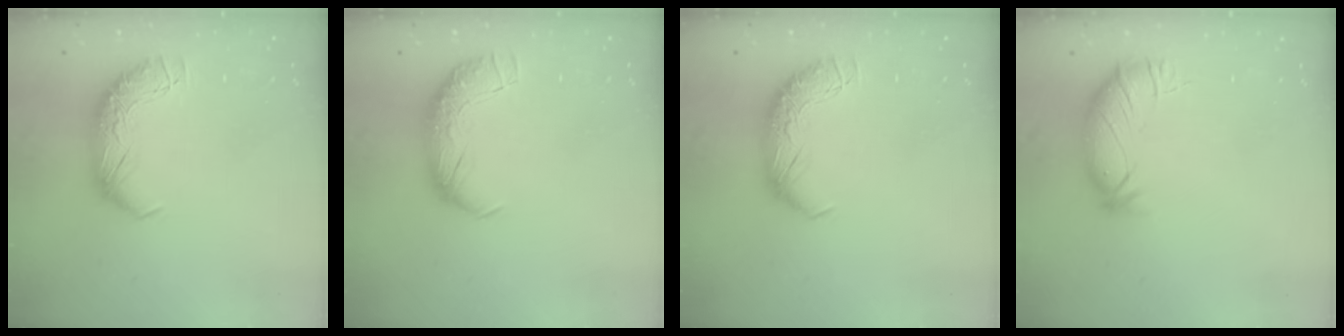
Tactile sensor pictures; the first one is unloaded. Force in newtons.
{"total": 2.3, "press": 1.1, "slide": 2.1}
{"total": 0.0}
{"total": 3.2, "press": 2.5, "slide": 1.9}